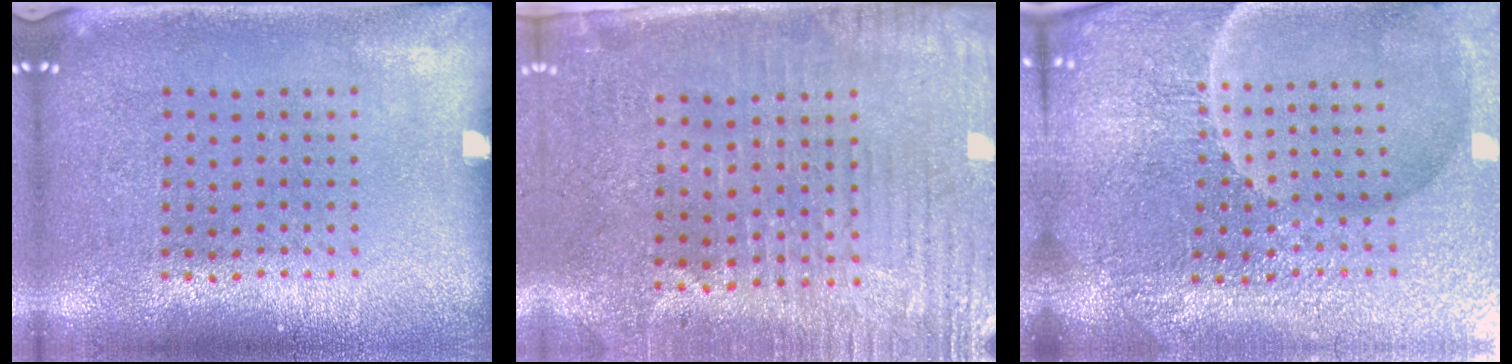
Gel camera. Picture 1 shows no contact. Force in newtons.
{"total": 3.1, "press": 2.6, "slide": 1.6}
{"total": 5.6, "press": 5.3, "slide": 1.9}